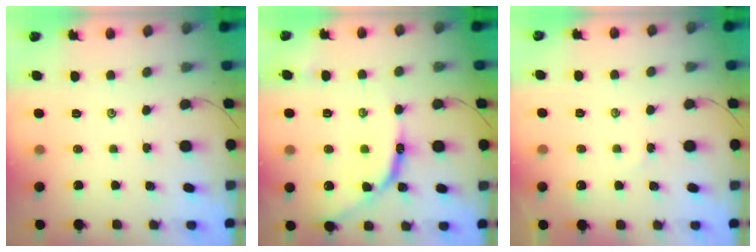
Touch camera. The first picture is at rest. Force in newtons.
{"total": 11.8, "press": 11.8, "slide": 1.1}
{"total": 1.8, "press": 1.8, "slide": 0.3}